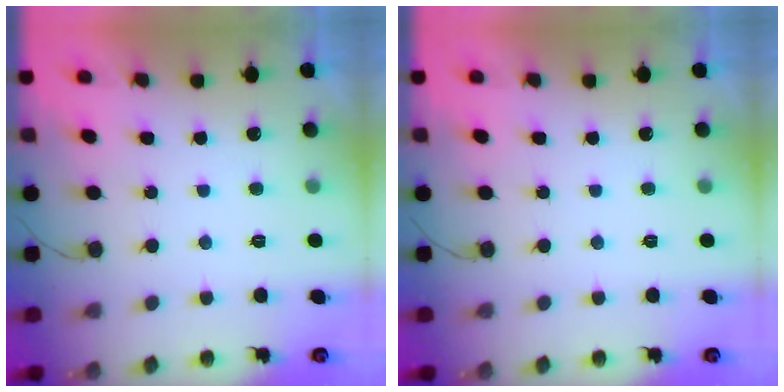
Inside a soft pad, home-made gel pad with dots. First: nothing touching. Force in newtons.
{"total": 0.0}